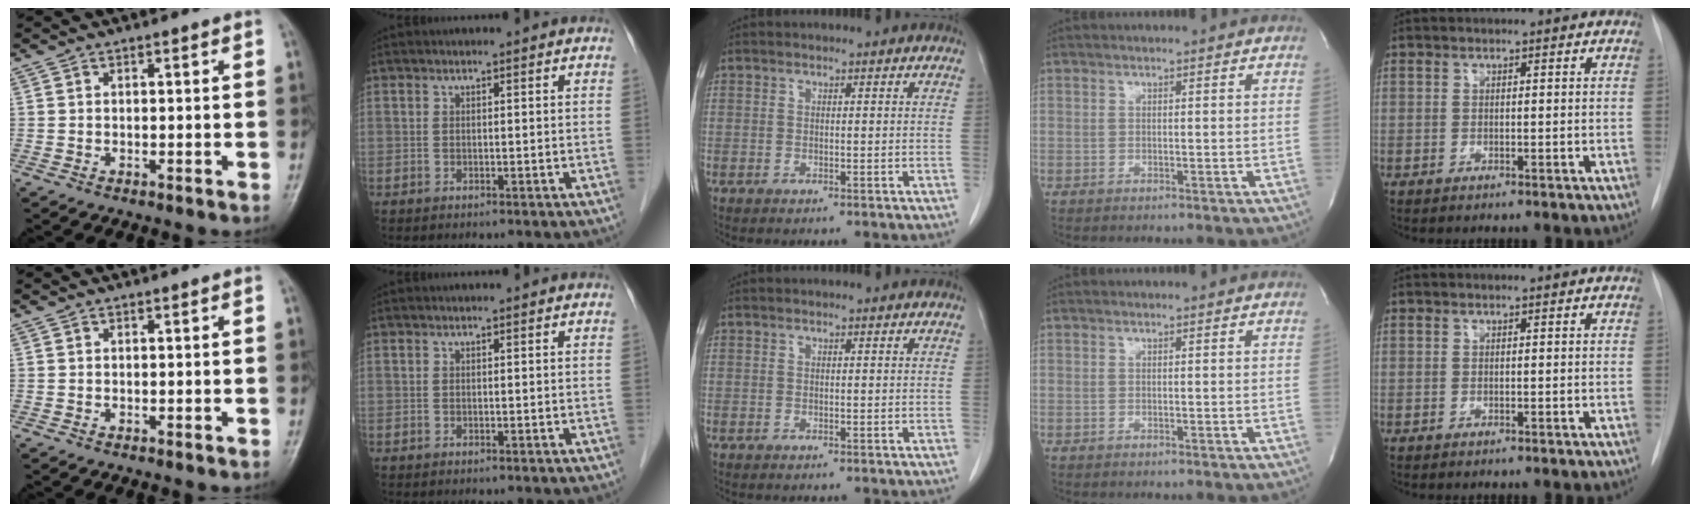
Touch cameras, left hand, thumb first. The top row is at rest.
{}